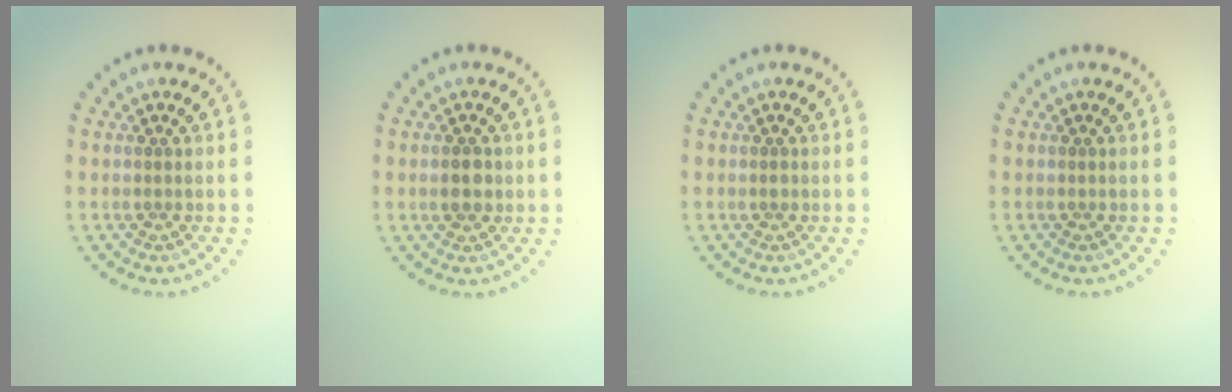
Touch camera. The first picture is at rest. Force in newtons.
{"total": 1.8, "press": 1.8, "slide": 0.1}
{"total": 0.6, "press": 0.6, "slide": 0.1}
{"total": 0.0}